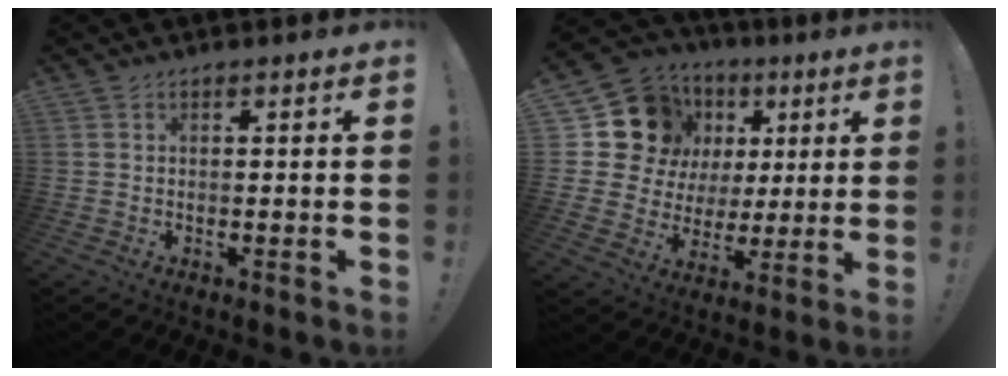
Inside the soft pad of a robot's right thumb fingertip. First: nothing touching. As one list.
[{"total": 17.4, "force": [6.1, 14.6, 7.3], "torque": [-0.108, -0.029, 0.144]}]